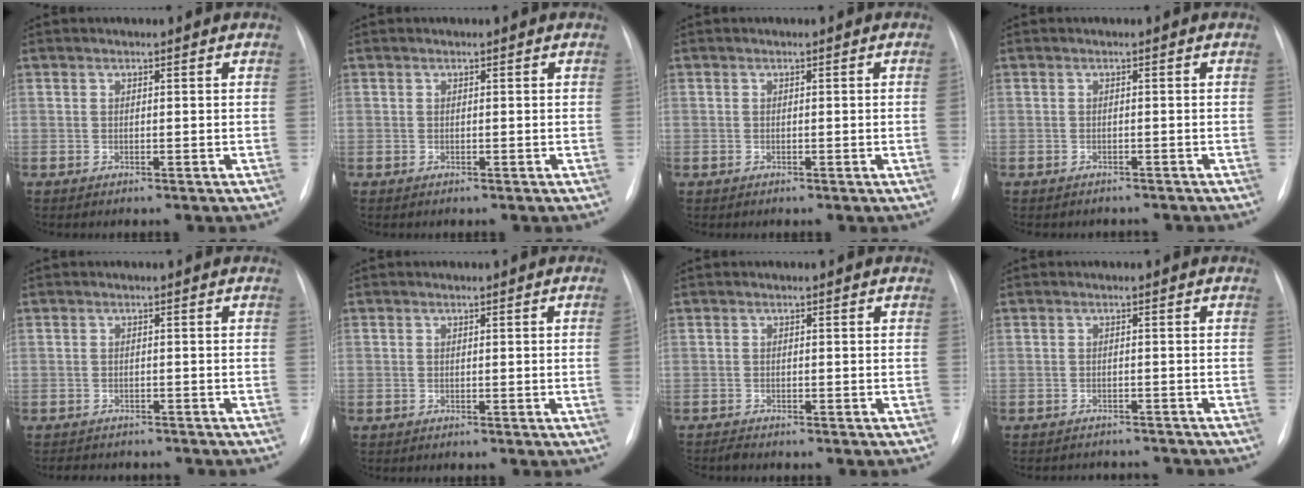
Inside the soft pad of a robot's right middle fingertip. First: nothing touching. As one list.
[{"total": 0.0}, {"total": 0.8, "force": [-0.1, -0.2, 0.8], "torque": [-0.014, 0.001, 0.003]}, {"total": 3.2, "force": [-2.9, 1.2, 0.6], "torque": [-0.010, -0.003, -0.032]}, {"total": 5.4, "force": [-4.9, 2.0, 1.4], "torque": [-0.022, -0.003, -0.060]}, {"total": 1.3, "force": [-0.2, -0.4, 1.2], "torque": [-0.020, 0.000, 0.000]}, {"total": 1.4, "force": [-1.4, 0.0, 0.2], "torque": [-0.004, -0.005, -0.022]}, {"total": 6.5, "force": [-6.3, 1.6, 0.8], "torque": [-0.010, 0.003, -0.072]}]